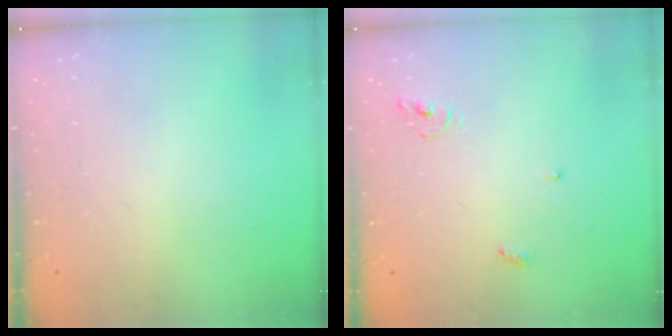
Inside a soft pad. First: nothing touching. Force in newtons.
{"total": 4.1, "press": 4.0, "slide": 0.3}